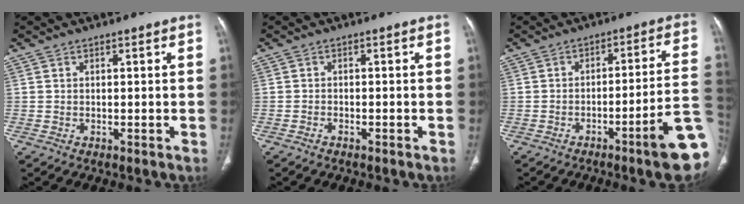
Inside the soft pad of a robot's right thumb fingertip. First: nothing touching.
{"total": 0.9, "force": [-0.8, 0.3, 0.4], "torque": [-0.013, 0.007, -0.011]}
{"total": 13.6, "force": [-5.8, 1.4, 12.2], "torque": [-0.128, 0.035, -0.080]}